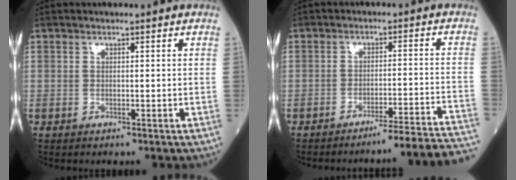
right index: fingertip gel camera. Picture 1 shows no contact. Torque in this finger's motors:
{"motor_torque": [-0.24, -0.07, 0.04, 0.02]}